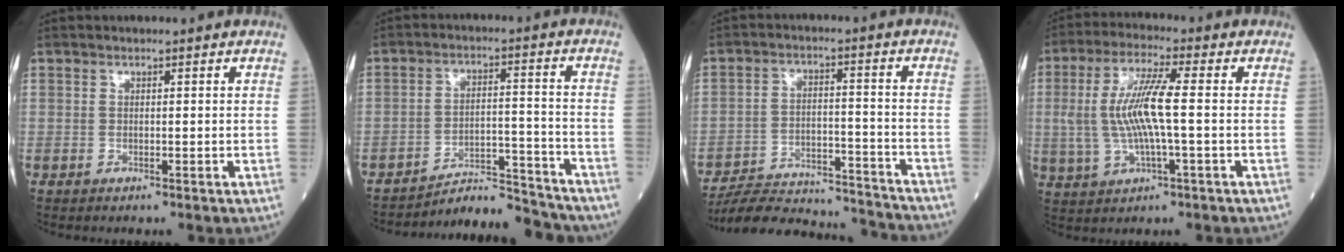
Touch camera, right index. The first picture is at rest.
{"total": 6.2, "force": [-6.1, 0.7, -0.9], "torque": [0.021, 0.021, -0.095]}
{"total": 17.7, "force": [-17.2, 1.9, 3.4], "torque": [-0.064, 0.009, -0.252]}
{"total": 10.1, "force": [0.2, 1.5, 10.0], "torque": [-0.215, 0.009, 0.002]}